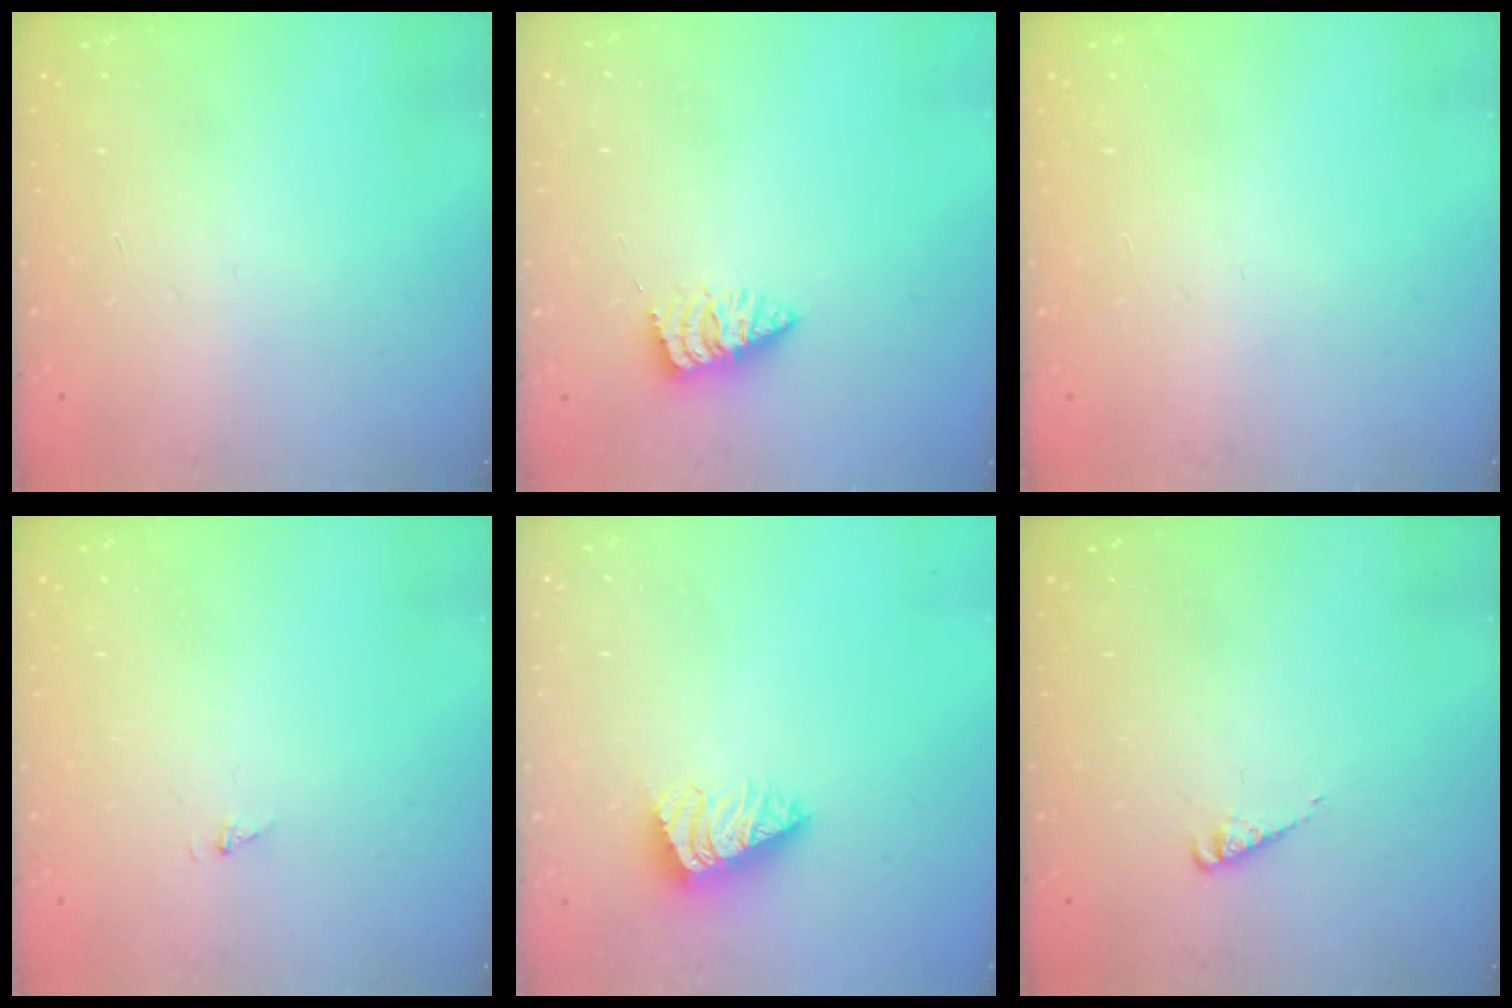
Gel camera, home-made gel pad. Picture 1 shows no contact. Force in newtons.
{"total": 2.0, "press": 2.0, "slide": 0.2}
{"total": 0.0}
{"total": 0.7, "press": 0.7, "slide": 0.0}
{"total": 2.1, "press": 2.1, "slide": 0.5}
{"total": 2.4, "press": 2.4, "slide": 0.3}